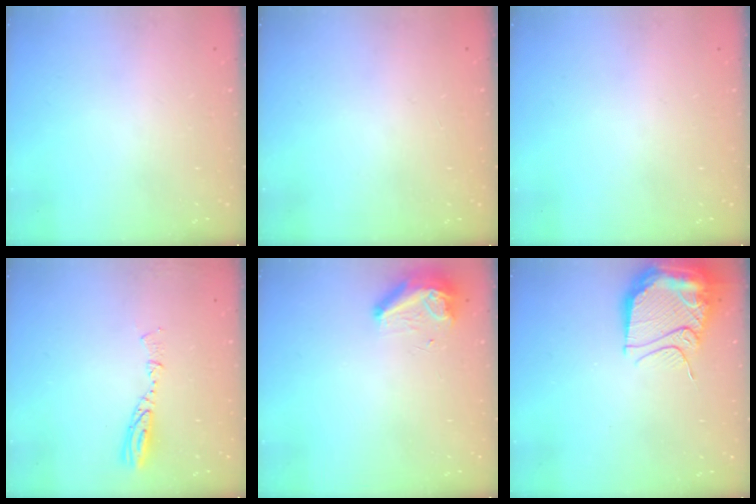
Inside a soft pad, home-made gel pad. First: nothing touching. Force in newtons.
{"total": 0.0}
{"total": 0.0}
{"total": 6.6, "press": 6.6, "slide": 0.6}
{"total": 8.4, "press": 8.4, "slide": 0.9}
{"total": 15.8, "press": 15.6, "slide": 2.5}